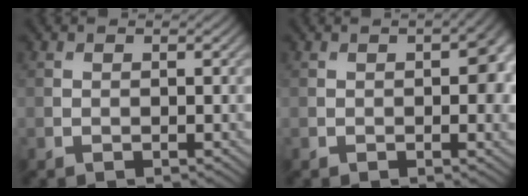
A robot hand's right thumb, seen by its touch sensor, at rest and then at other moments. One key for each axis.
{"total": 4.4, "fx": 0.1, "fy": 2.0, "fz": 3.8, "tx": -0.049, "ty": -0.001, "tz": 0.001}